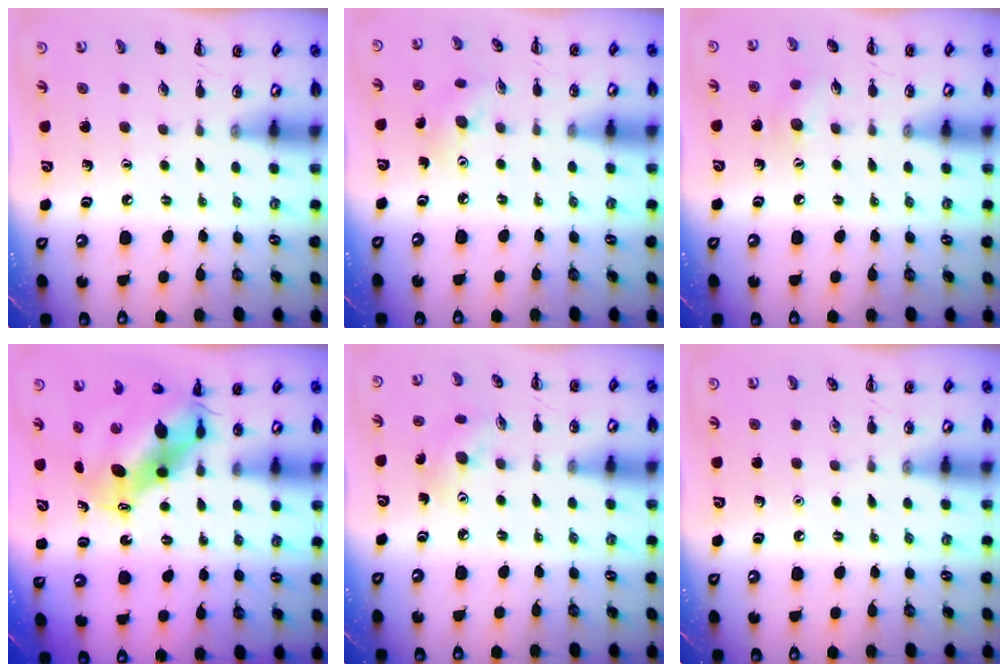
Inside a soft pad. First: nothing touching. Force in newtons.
{"total": 3.3, "press": 3.2, "slide": 0.9}
{"total": 5.6, "press": 5.4, "slide": 1.3}
{"total": 8.5, "press": 8.3, "slide": 1.7}
{"total": 4.8, "press": 4.7, "slide": 0.4}
{"total": 0.0}